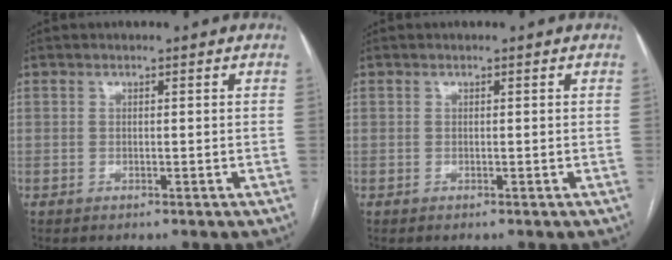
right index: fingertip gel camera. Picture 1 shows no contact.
{"total": 0.0}